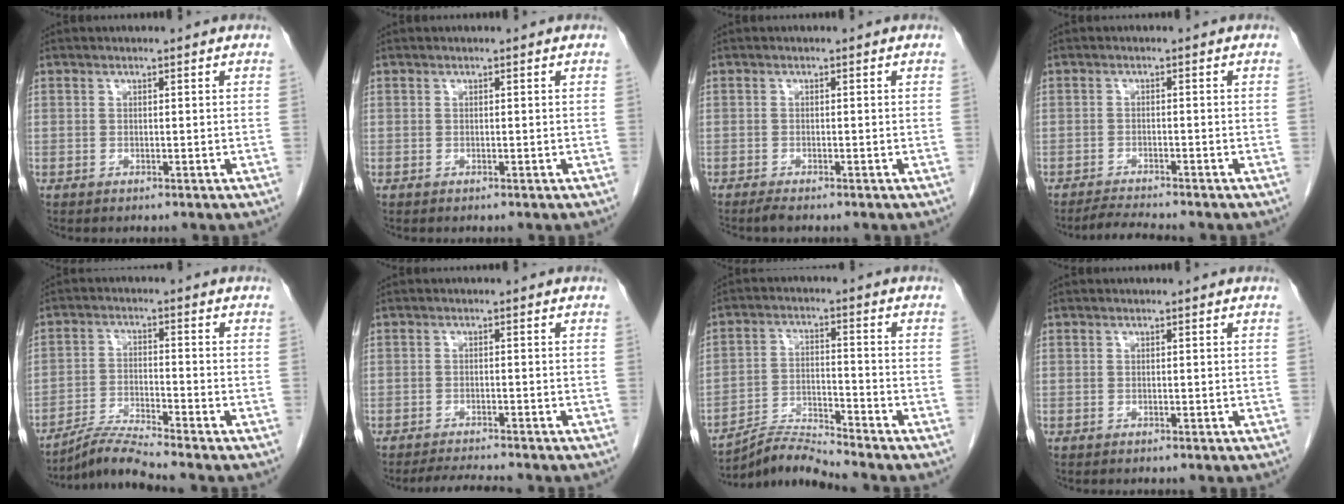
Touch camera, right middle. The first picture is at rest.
{"total": 0.0}
{"total": 1.2, "force": [-1.0, 0.0, 0.6], "torque": [-0.017, -0.004, -0.020]}
{"total": 3.4, "force": [-3.2, -0.6, 0.9], "torque": [-0.021, -0.017, -0.054]}
{"total": 5.7, "force": [-5.3, -1.8, 1.4], "torque": [-0.034, -0.020, -0.101]}
{"total": 3.8, "force": [-3.7, -0.5, 1.1], "torque": [-0.018, -0.016, -0.059]}
{"total": 6.4, "force": [-6.1, -1.6, 0.4], "torque": [-0.016, -0.002, -0.114]}
{"total": 0.0}